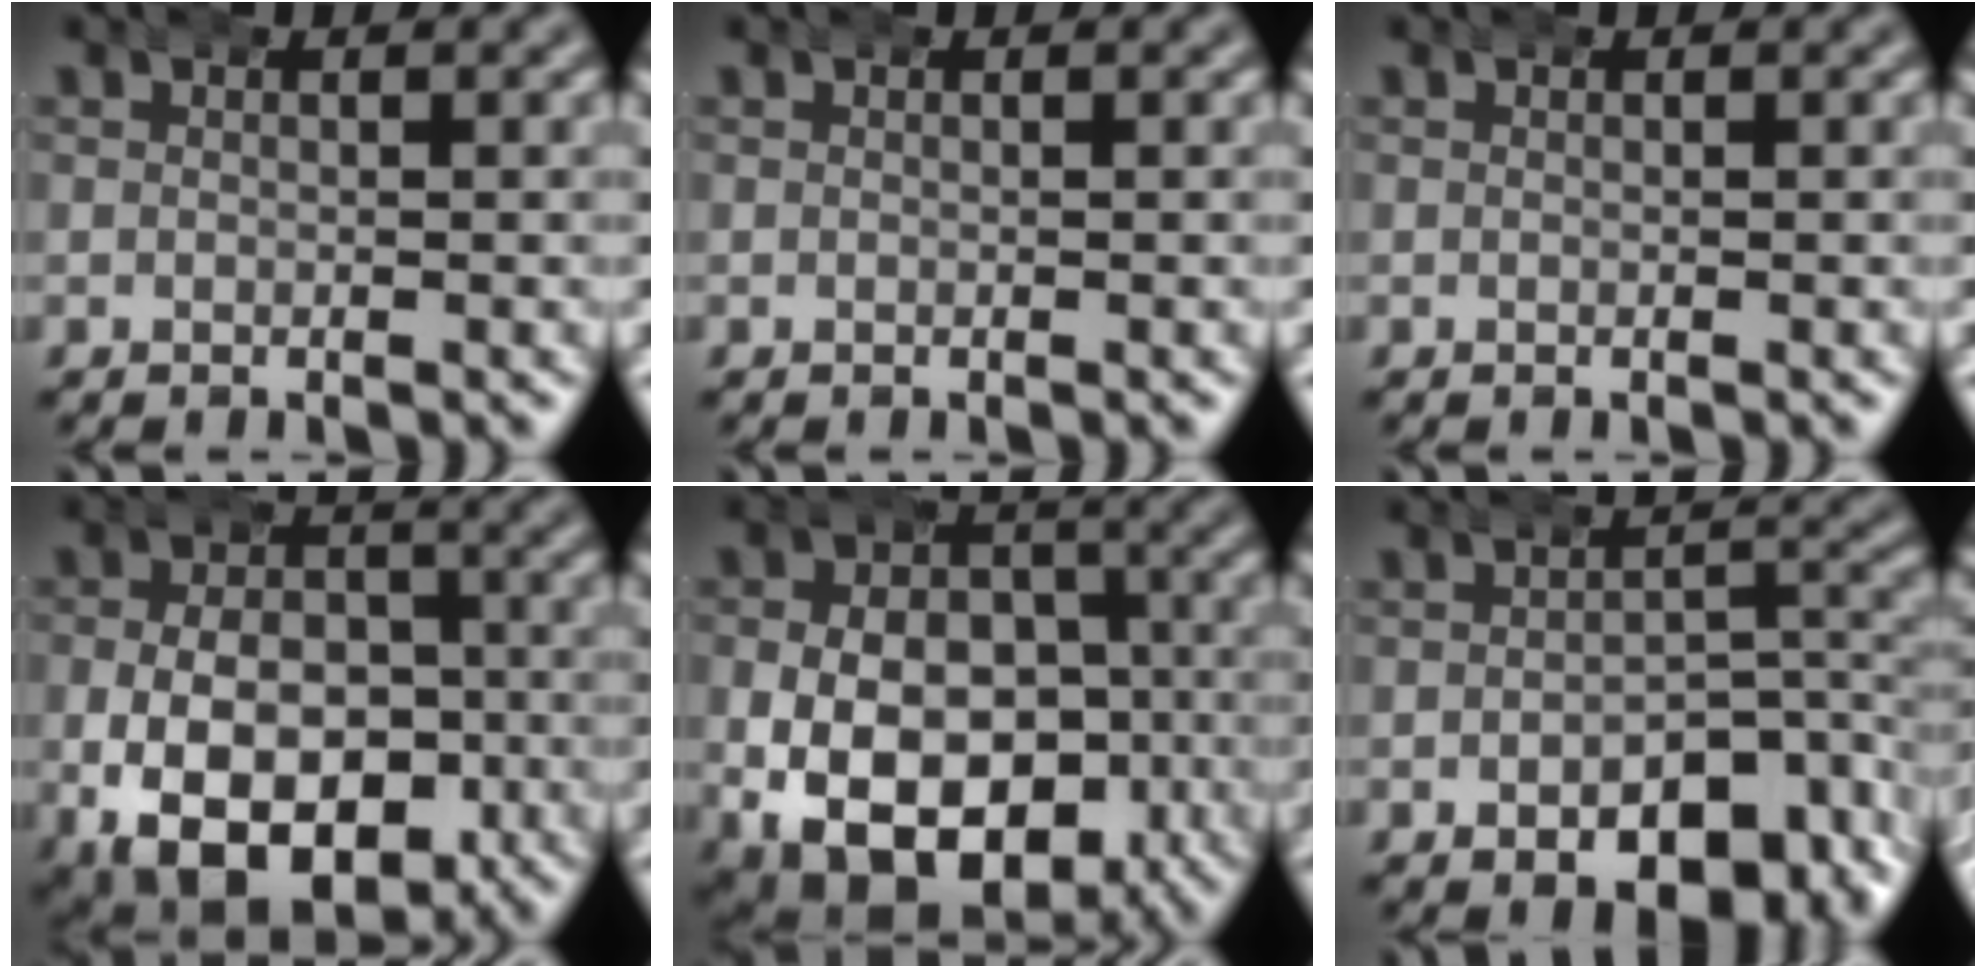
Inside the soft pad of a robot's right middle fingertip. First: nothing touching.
{"total": 0.0}
{"total": 0.0}
{"total": 14.0, "force": [-5.6, 9.8, 8.2], "torque": [-0.150, -0.058, -0.068]}
{"total": 16.0, "force": [-5.9, 12.0, 8.7], "torque": [-0.163, -0.068, -0.070]}
{"total": 8.2, "force": [-4.5, 4.7, 5.1], "torque": [-0.053, -0.012, -0.058]}